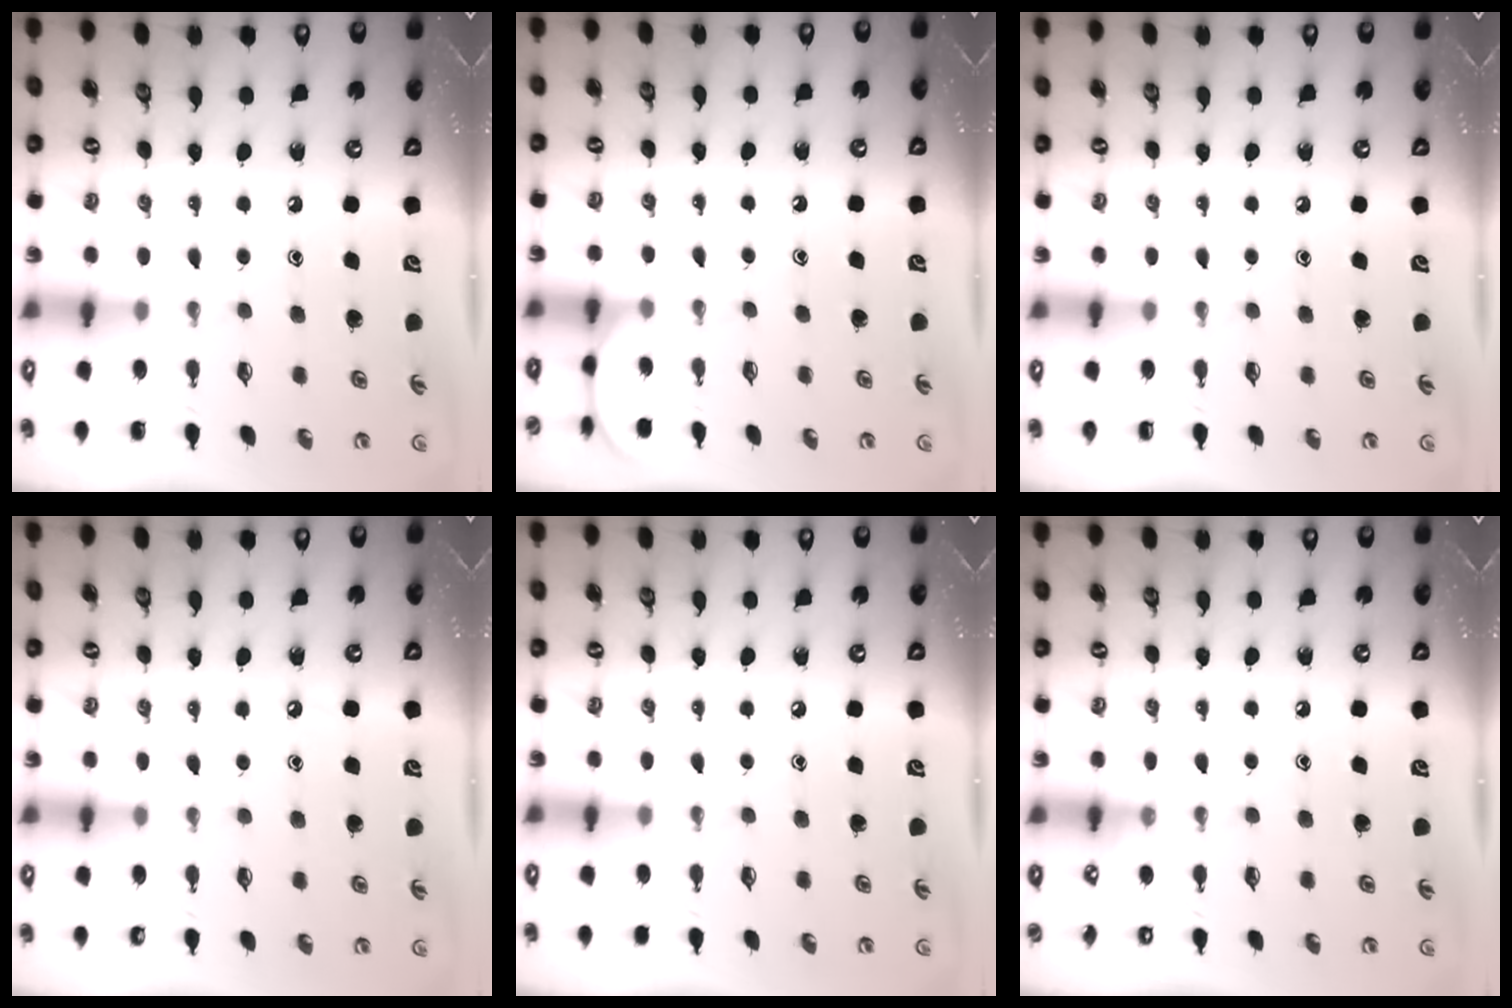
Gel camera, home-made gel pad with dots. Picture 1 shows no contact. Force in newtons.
{"total": 0.9, "press": 0.9, "slide": 0.2}
{"total": 0.0}
{"total": 4.4, "press": 4.4, "slide": 0.5}
{"total": 2.5, "press": 2.5, "slide": 0.4}
{"total": 3.0, "press": 2.9, "slide": 0.4}